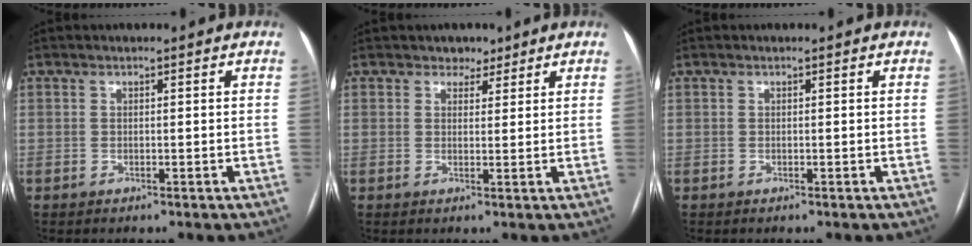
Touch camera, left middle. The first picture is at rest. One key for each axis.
{"total": 2.4, "fx": 1.8, "fy": 1.6, "fz": 0.3, "tx": 0.002, "ty": -0.001, "tz": 0.022}
{"total": 0.0}